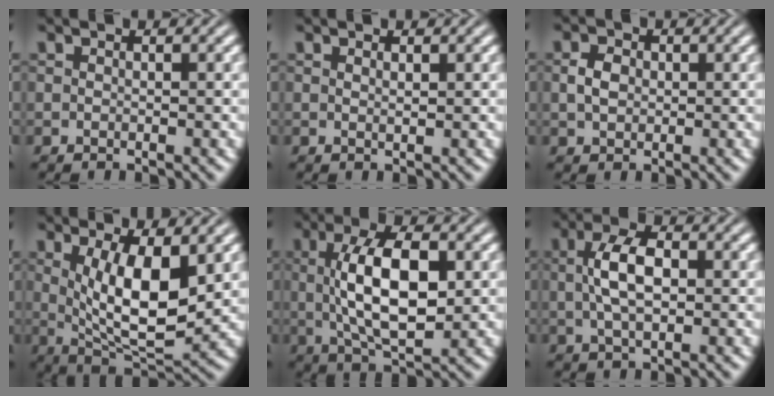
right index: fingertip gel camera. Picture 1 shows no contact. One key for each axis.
{"total": 0.8, "fx": 0.4, "fy": -0.7, "fz": 0.2, "tx": 0.000, "ty": -0.004, "tz": 0.012}
{"total": 0.8, "fx": 0.2, "fy": 0.2, "fz": 0.8, "tx": -0.009, "ty": -0.005, "tz": 0.013}
{"total": 8.7, "fx": 1.1, "fy": 3.7, "fz": 7.8, "tx": -0.126, "ty": -0.030, "tz": 0.038}
{"total": 7.0, "fx": 0.6, "fy": 2.1, "fz": 6.7, "tx": -0.106, "ty": -0.007, "tz": 0.020}
{"total": 3.5, "fx": 0.5, "fy": 0.8, "fz": 3.4, "tx": -0.056, "ty": 0.003, "tz": 0.012}